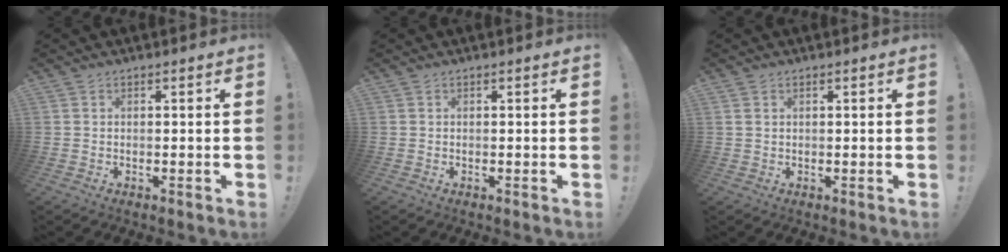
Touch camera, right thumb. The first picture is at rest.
{"total": 0.0}
{"total": 0.9, "force": [0.5, 0.6, 0.4], "torque": [-0.015, 0.004, 0.011]}